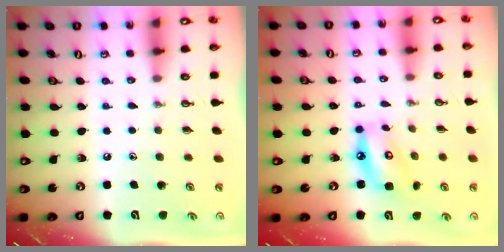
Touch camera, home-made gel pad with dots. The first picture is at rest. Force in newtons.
{"total": 9.6, "press": 9.5, "slide": 0.8}